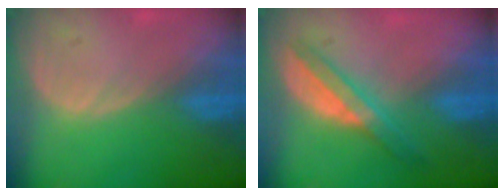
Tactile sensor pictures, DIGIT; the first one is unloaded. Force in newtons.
{"total": 5.8, "press": 5.2, "slide": 2.5}